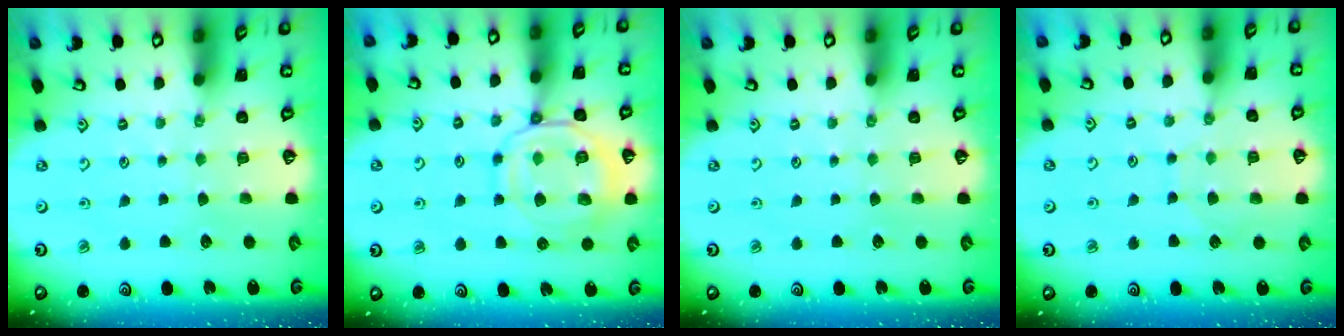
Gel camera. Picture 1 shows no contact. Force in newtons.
{"total": 13.0, "press": 13.0, "slide": 1.4}
{"total": 0.0}
{"total": 6.1, "press": 6.1, "slide": 0.4}